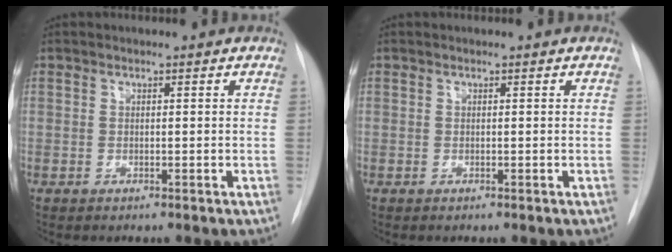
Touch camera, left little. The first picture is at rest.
{"total": 0.0}